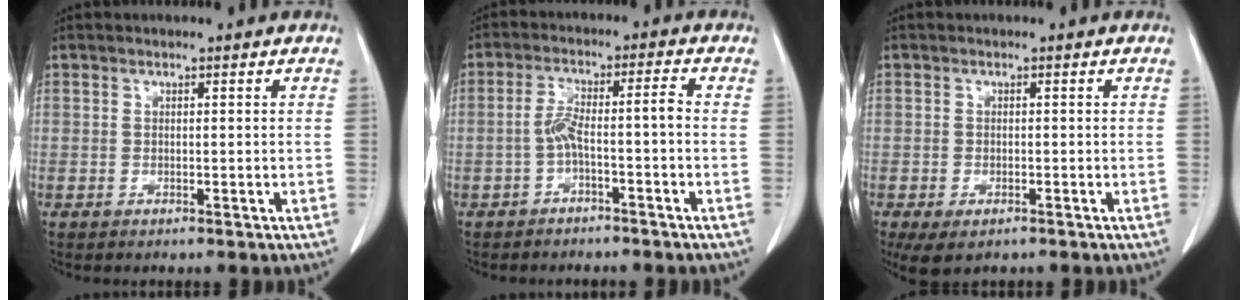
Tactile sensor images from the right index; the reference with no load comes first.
{"total": 4.8, "force": [-1.8, 0.2, 4.5], "torque": [-0.093, 0.027, -0.028]}
{"total": 4.6, "force": [-2.9, 2.2, 2.8], "torque": [-0.053, -0.011, -0.043]}